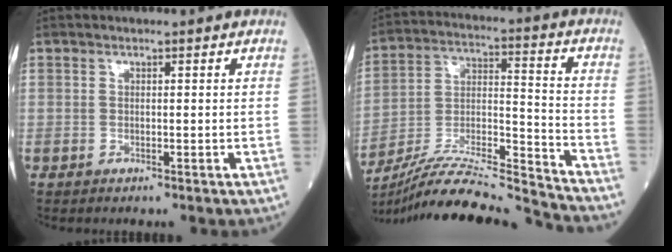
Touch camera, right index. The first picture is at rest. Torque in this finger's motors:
{"motor_torque": [-0.26, -0.30, 0.34, 0.11]}